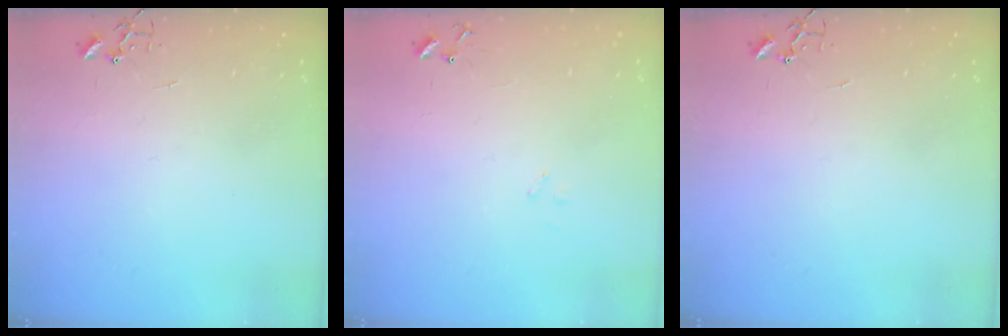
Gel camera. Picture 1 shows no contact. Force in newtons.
{"total": 7.8, "press": 7.8, "slide": 0.7}
{"total": 0.0}